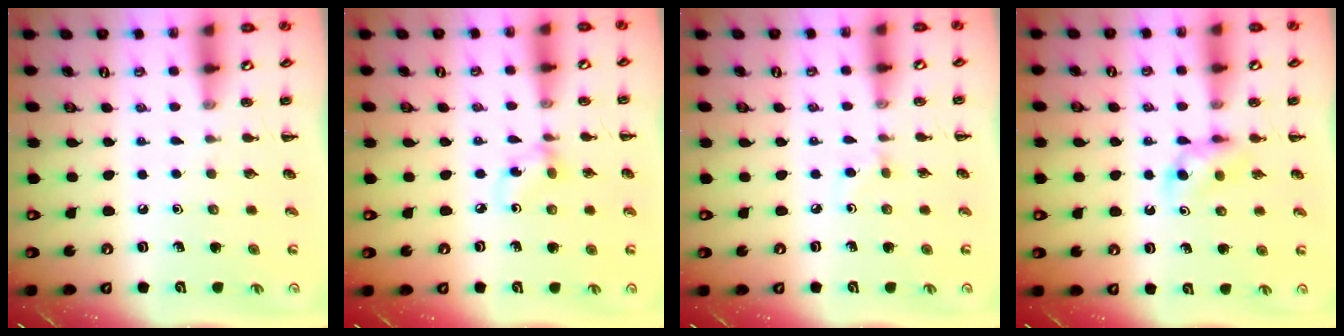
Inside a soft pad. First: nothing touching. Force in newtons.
{"total": 4.0, "press": 3.7, "slide": 1.4}
{"total": 2.7, "press": 2.5, "slide": 1.0}
{"total": 4.9, "press": 4.7, "slide": 1.4}